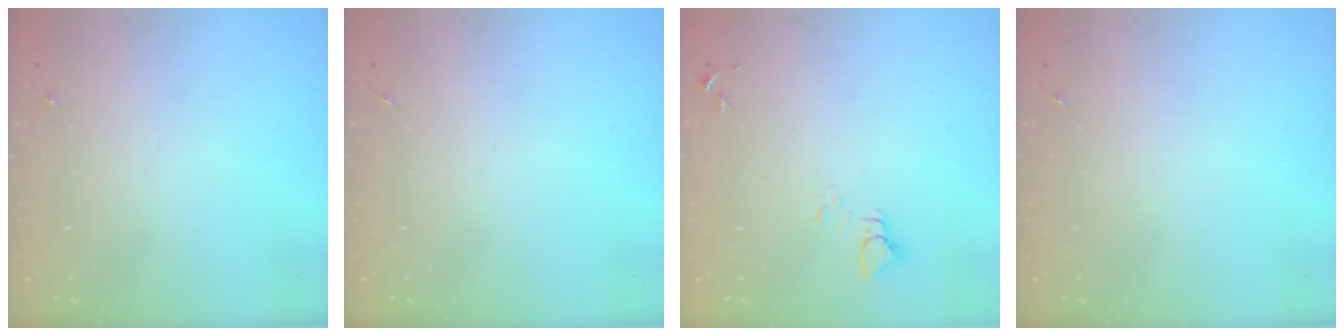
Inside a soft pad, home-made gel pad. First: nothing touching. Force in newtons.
{"total": 0.0}
{"total": 3.1, "press": 3.1, "slide": 0.1}
{"total": 0.0}